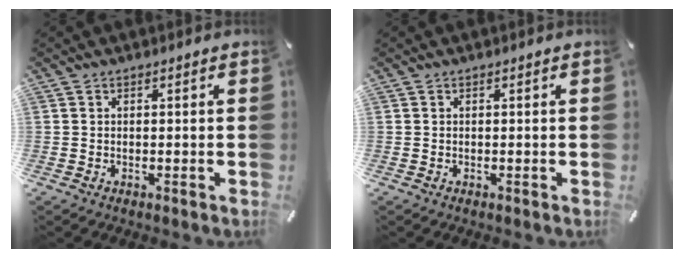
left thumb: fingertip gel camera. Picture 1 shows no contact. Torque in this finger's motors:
{"motor_torque": [0.00, 0.00, 0.01, -0.01, 0.00]}